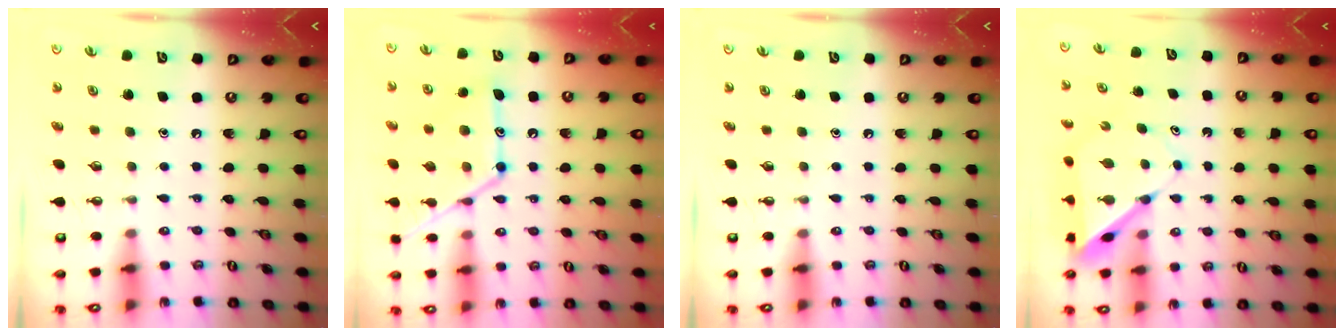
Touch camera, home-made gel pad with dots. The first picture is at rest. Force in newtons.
{"total": 17.1, "press": 17.0, "slide": 1.2}
{"total": 0.0}
{"total": 7.5, "press": 7.5, "slide": 0.7}